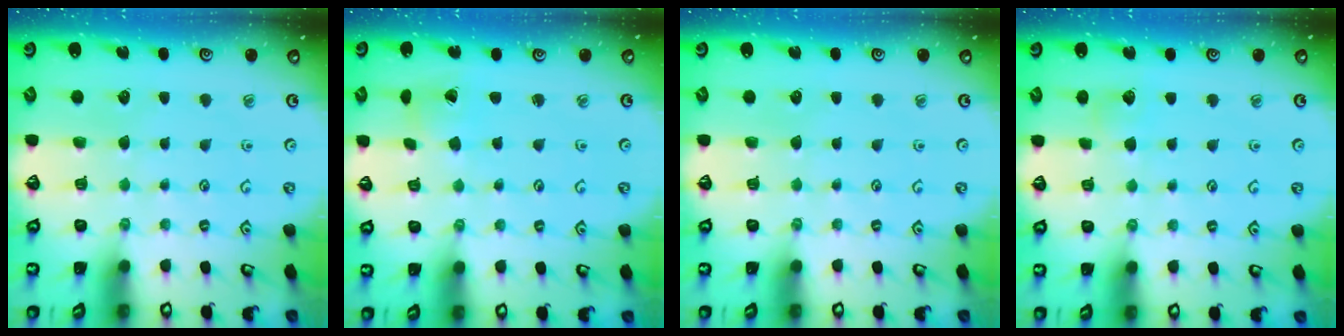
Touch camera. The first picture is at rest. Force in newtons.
{"total": 3.5, "press": 3.4, "slide": 0.3}
{"total": 0.0}
{"total": 4.9, "press": 4.8, "slide": 0.5}